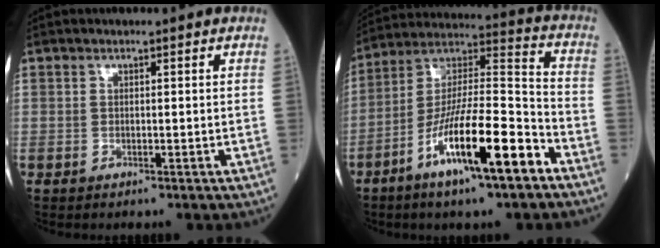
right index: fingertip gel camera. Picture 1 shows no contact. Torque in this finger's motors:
{"motor_torque": [1.76, -0.38, 1.05, 0.21]}